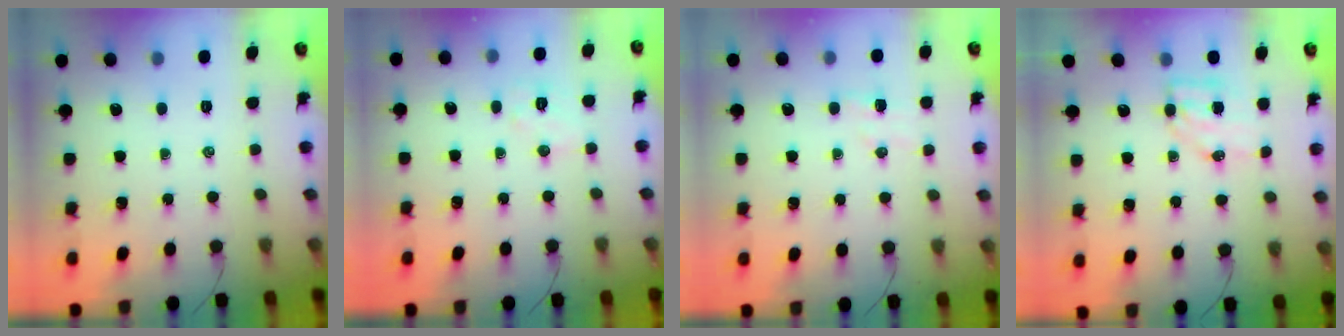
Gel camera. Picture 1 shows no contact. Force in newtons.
{"total": 6.8, "press": 6.8, "slide": 0.9}
{"total": 3.0, "press": 2.9, "slide": 0.7}
{"total": 6.0, "press": 6.0, "slide": 0.7}